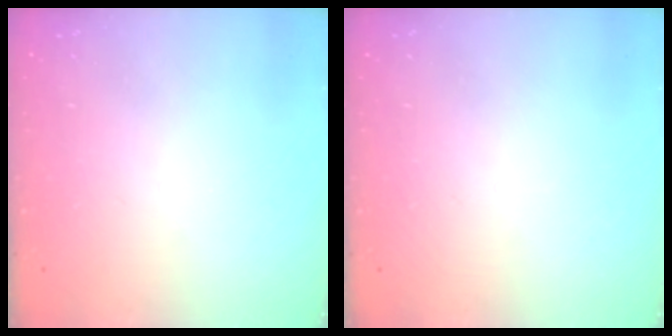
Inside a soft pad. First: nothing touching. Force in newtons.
{"total": 0.0}